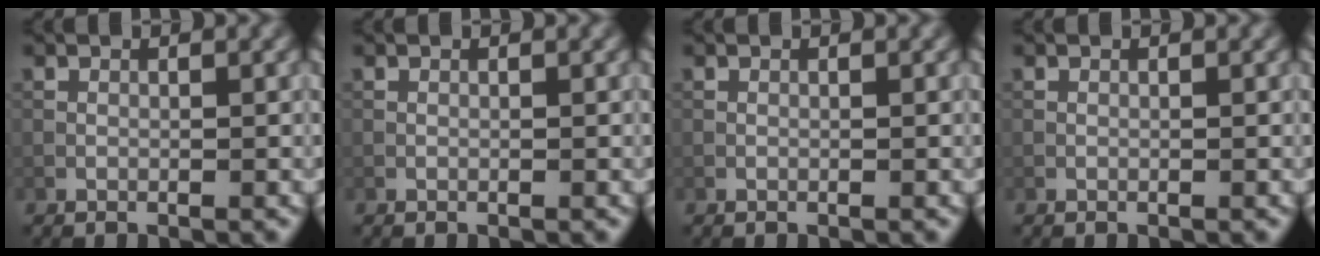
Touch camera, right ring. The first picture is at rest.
{"total": 0.0}
{"total": 0.0}
{"total": 0.0}